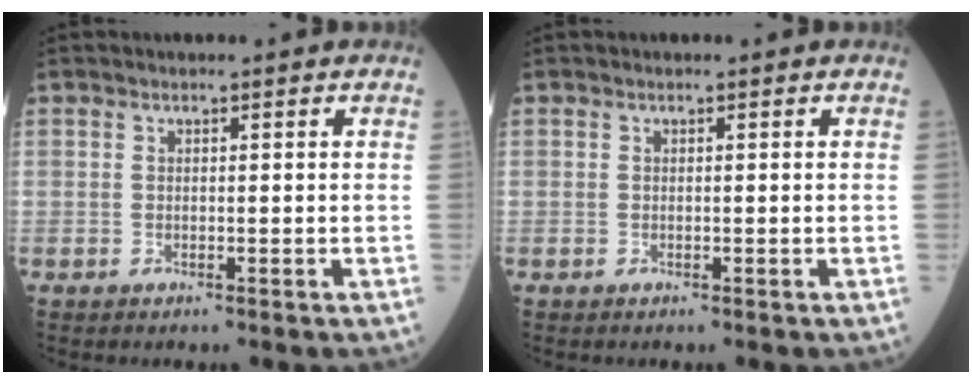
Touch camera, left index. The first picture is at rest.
{"total": 0.0}